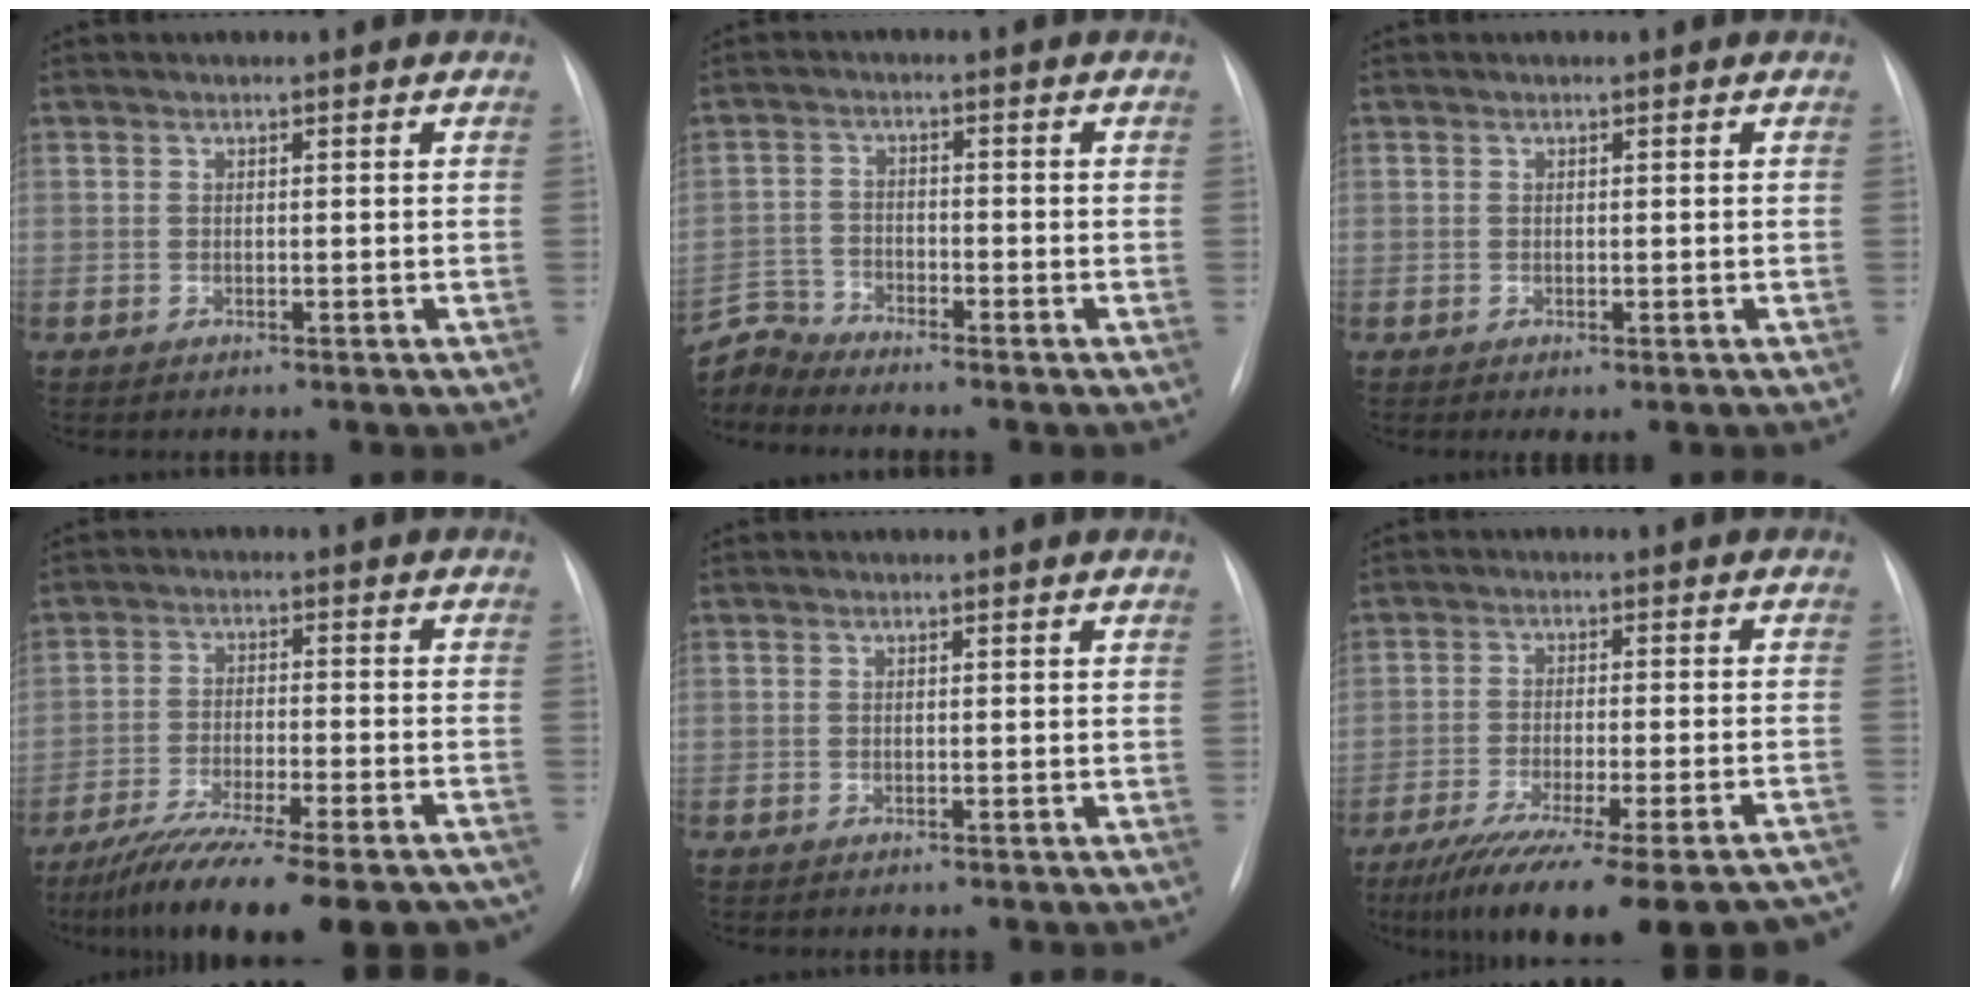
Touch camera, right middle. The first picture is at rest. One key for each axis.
{"total": 5.5, "fx": -5.4, "fy": -0.3, "fz": -0.9, "tx": 0.011, "ty": 0.000, "tz": -0.106}
{"total": 0.8, "fx": -0.3, "fy": 0.4, "fz": 0.6, "tx": -0.008, "ty": -0.003, "tz": -0.001}
{"total": 21.7, "fx": -17.8, "fy": 3.3, "fz": 11.9, "tx": -0.142, "ty": -0.021, "tz": -0.257}
{"total": 0.0}
{"total": 25.5, "fx": -21.3, "fy": 3.1, "fz": 13.6, "tx": -0.154, "ty": -0.034, "tz": -0.286}